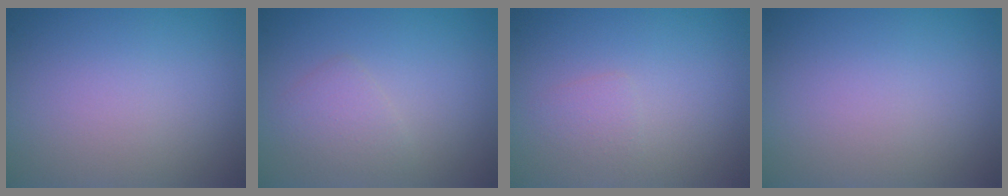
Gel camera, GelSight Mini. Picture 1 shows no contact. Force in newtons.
{"total": 1.7, "press": 1.7, "slide": 0.2}
{"total": 1.1, "press": 1.1, "slide": 0.0}
{"total": 0.0}